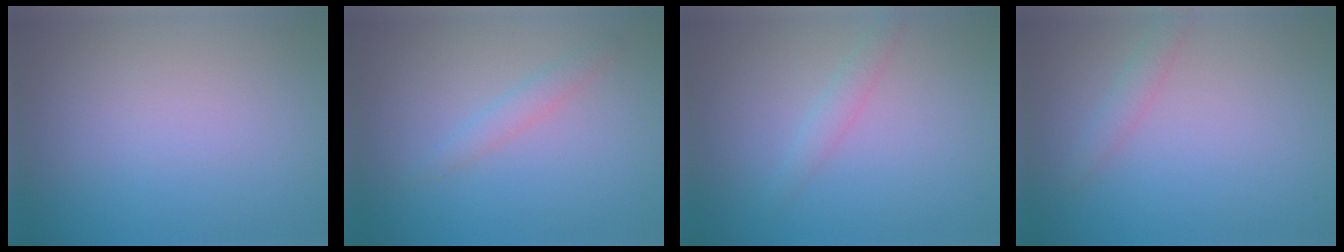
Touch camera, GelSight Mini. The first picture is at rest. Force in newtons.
{"total": 1.5, "press": 1.5, "slide": 0.0}
{"total": 1.4, "press": 1.4, "slide": 0.1}
{"total": 1.3, "press": 1.3, "slide": 0.1}